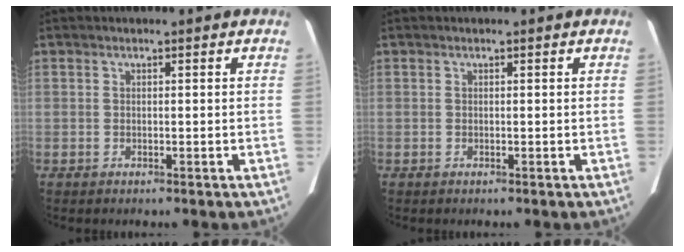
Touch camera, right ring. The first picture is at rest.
{"total": 0.0}